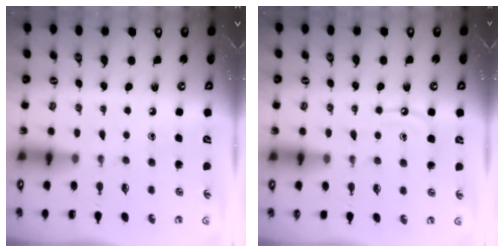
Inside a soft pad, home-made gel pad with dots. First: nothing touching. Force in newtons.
{"total": 6.8, "press": 6.8, "slide": 0.7}